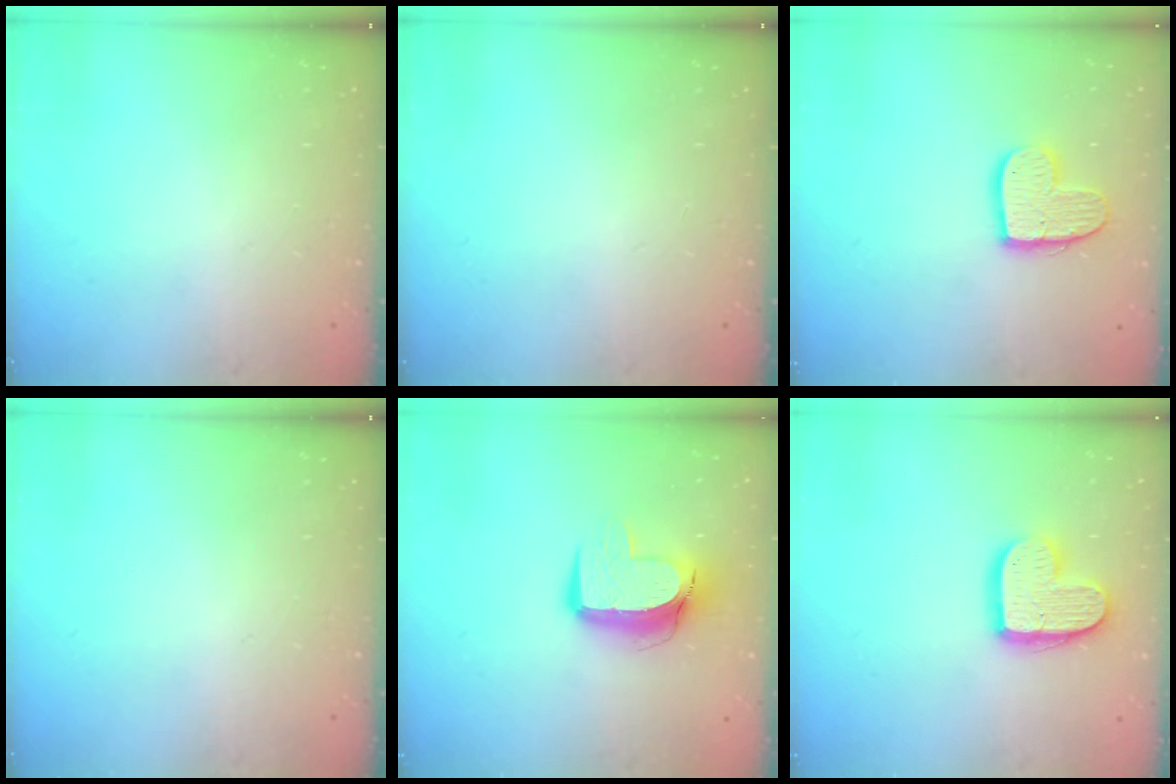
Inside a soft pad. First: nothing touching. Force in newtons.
{"total": 0.0}
{"total": 12.2, "press": 12.1, "slide": 1.1}
{"total": 0.0}
{"total": 10.7, "press": 10.7, "slide": 1.0}
{"total": 13.8, "press": 13.8, "slide": 0.9}